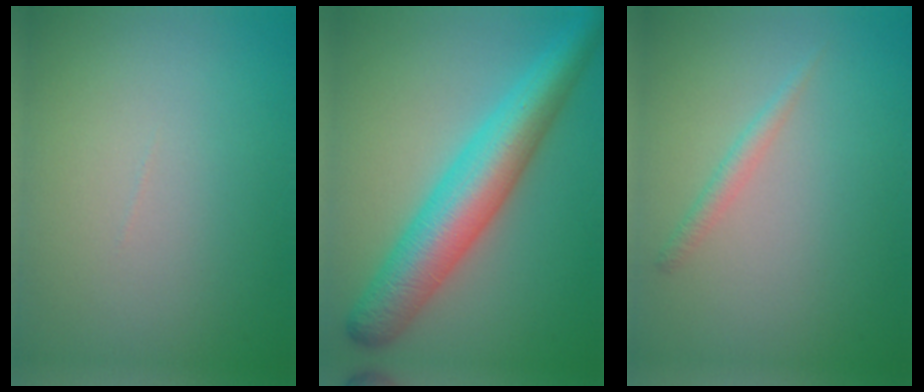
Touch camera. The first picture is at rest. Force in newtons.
{"total": 8.1, "press": 8.1, "slide": 0.1}
{"total": 1.2, "press": 1.2, "slide": 0.0}